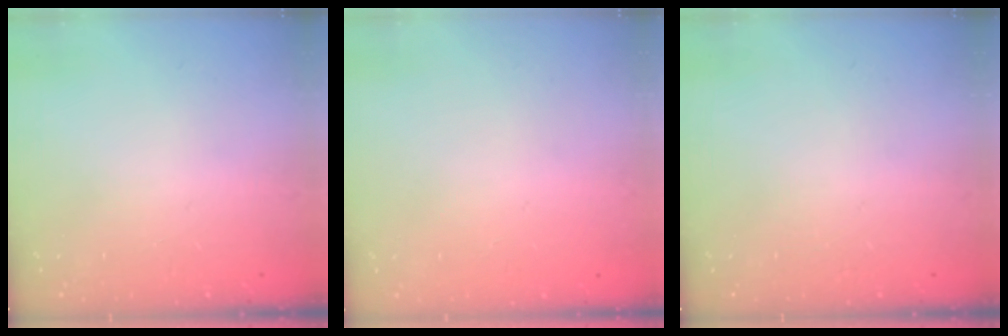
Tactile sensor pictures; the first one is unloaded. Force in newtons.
{"total": 0.7, "press": 0.6, "slide": 0.3}
{"total": 0.0}